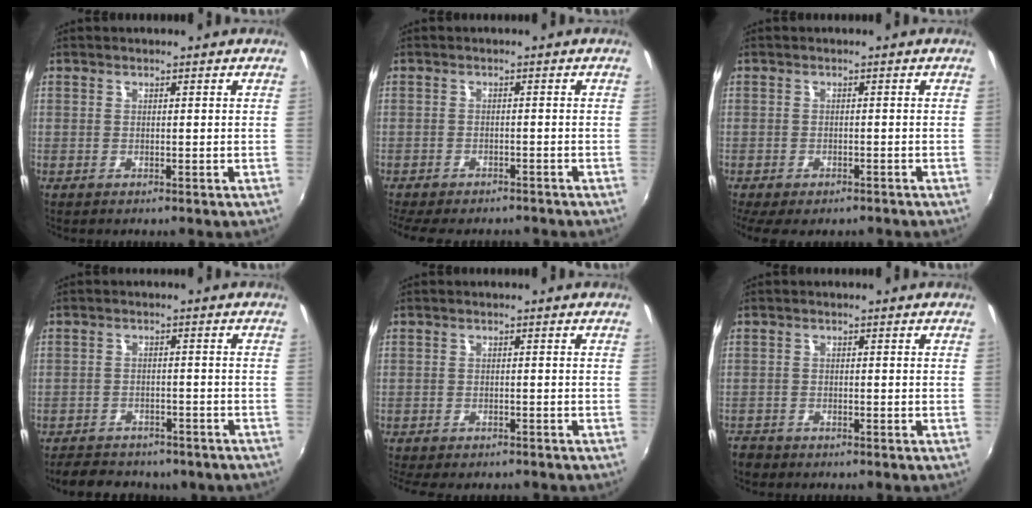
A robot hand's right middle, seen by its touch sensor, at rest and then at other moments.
{"total": 9.8, "force": [-8.5, 3.0, 4.1], "torque": [-0.097, -0.026, -0.127]}
{"total": 7.2, "force": [-5.5, 2.8, 3.7], "torque": [-0.089, -0.034, -0.087]}
{"total": 12.0, "force": [-9.6, 5.6, 4.7], "torque": [-0.112, -0.005, -0.128]}
{"total": 7.2, "force": [-6.2, 2.0, 3.1], "torque": [-0.076, -0.025, -0.095]}
{"total": 3.3, "force": [-2.7, 1.7, 0.5], "torque": [-0.023, -0.007, -0.055]}